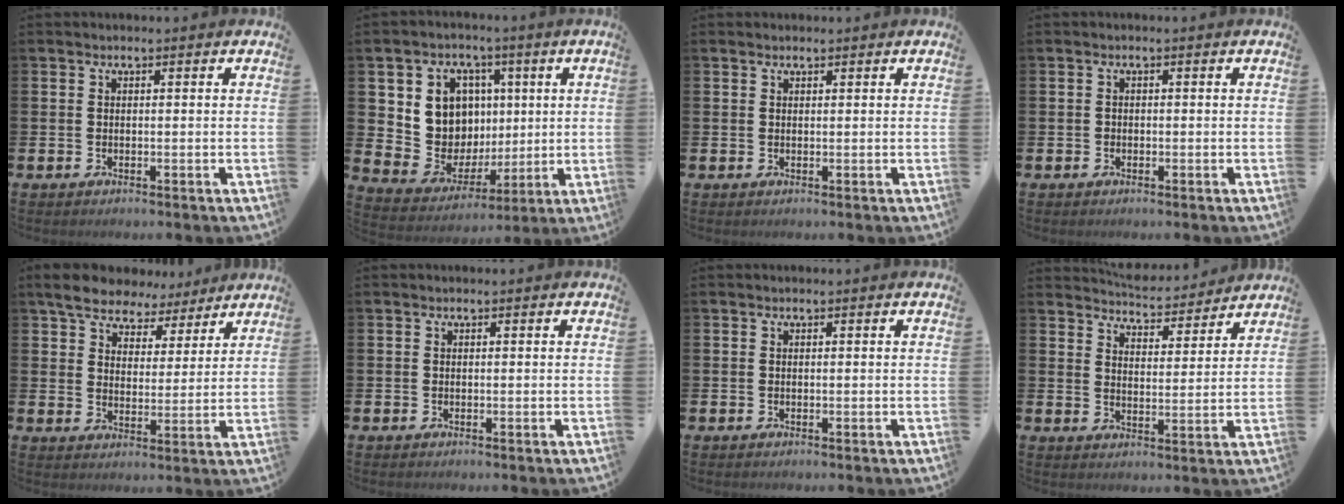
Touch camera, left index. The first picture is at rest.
{"total": 8.6, "force": [3.1, 7.7, 2.2], "torque": [-0.098, -0.024, 0.062]}
{"total": 0.8, "force": [0.7, 0.3, 0.1], "torque": [0.006, -0.002, 0.011]}
{"total": 0.6, "force": [-0.3, 0.5, 0.1], "torque": [-0.011, 0.007, -0.006]}
{"total": 6.9, "force": [6.2, 2.7, 1.6], "torque": [-0.052, -0.032, 0.108]}
{"total": 0.0}
{"total": 0.0}
{"total": 5.1, "force": [5.0, 0.7, -0.1], "torque": [-0.010, -0.043, 0.087]}